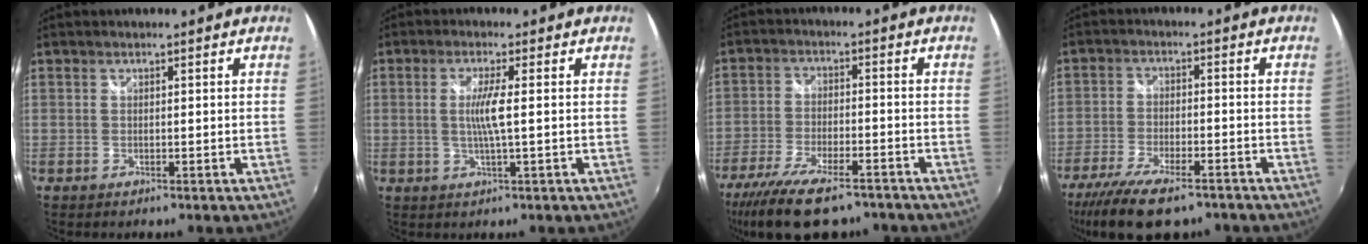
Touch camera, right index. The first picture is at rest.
{"total": 4.4, "force": [0.1, -0.2, 4.4], "torque": [-0.083, -0.005, 0.002]}
{"total": 15.6, "force": [-11.9, 5.1, 8.8], "torque": [-0.187, -0.039, -0.196]}
{"total": 14.3, "force": [-10.5, 4.7, 8.4], "torque": [-0.186, -0.039, -0.179]}